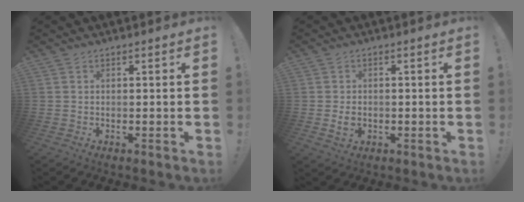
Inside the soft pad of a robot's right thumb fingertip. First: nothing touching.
{"total": 3.8, "force": [-0.7, 2.8, 2.5], "torque": [-0.039, 0.001, -0.011]}